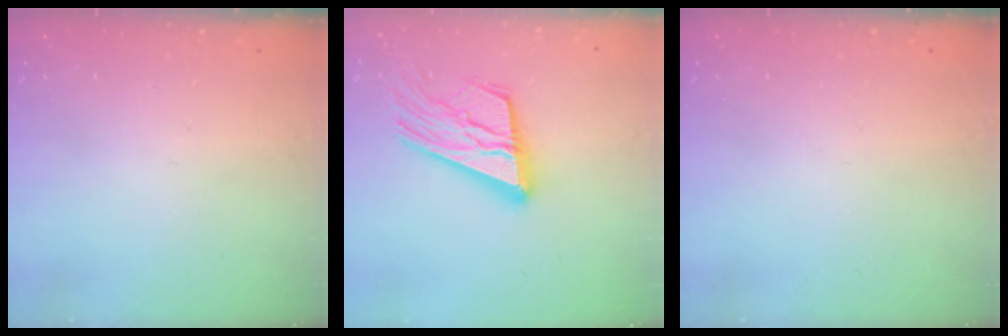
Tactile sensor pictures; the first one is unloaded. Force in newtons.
{"total": 19.1, "press": 19.0, "slide": 2.5}
{"total": 0.0}